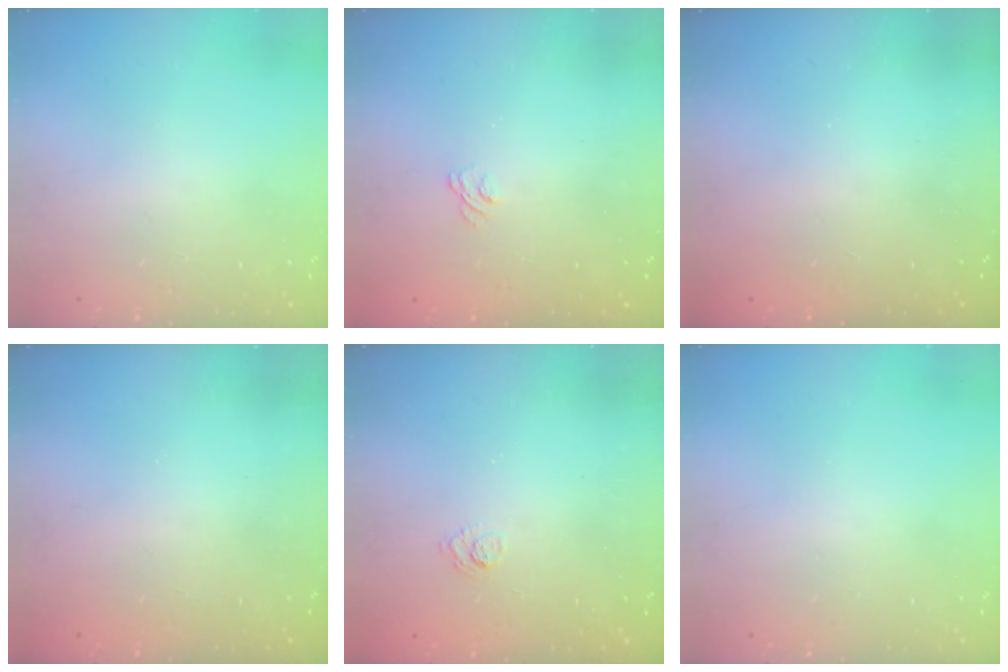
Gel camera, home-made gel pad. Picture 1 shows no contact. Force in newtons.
{"total": 1.6, "press": 1.0, "slide": 1.2}
{"total": 2.3, "press": 2.2, "slide": 0.7}
{"total": 2.4, "press": 2.3, "slide": 0.7}
{"total": 3.2, "press": 3.0, "slide": 1.1}
{"total": 0.0}